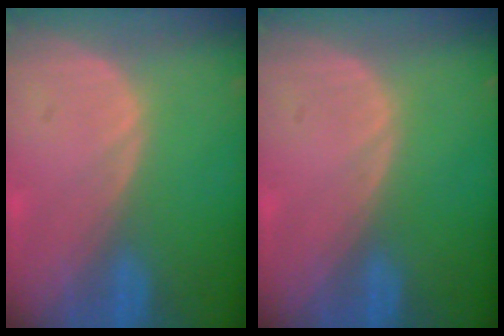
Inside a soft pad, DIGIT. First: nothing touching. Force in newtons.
{"total": 0.0}